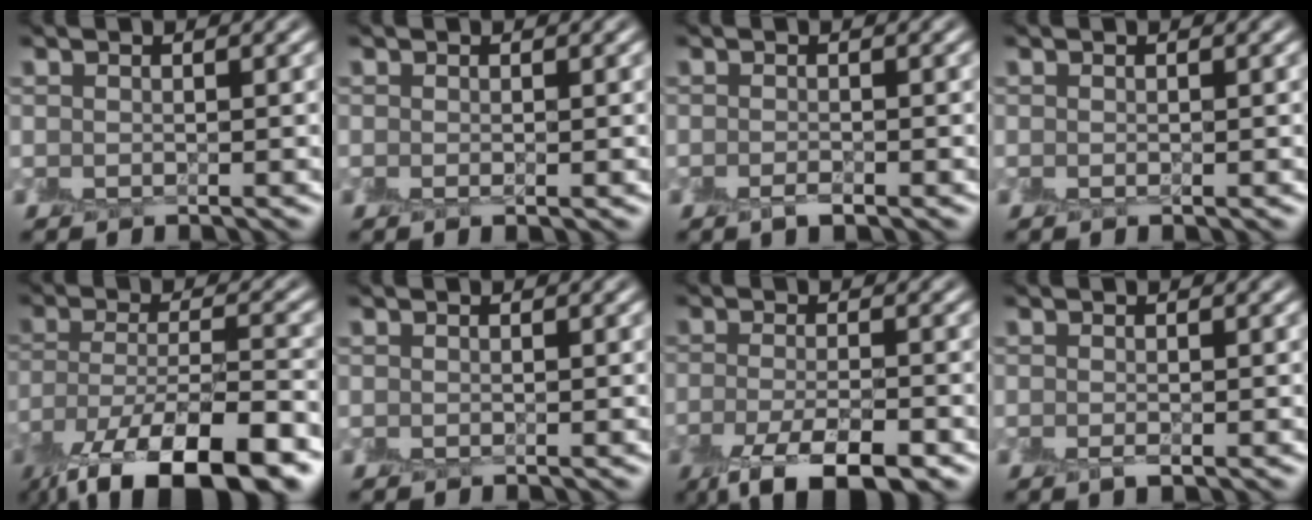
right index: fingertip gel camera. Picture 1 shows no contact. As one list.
[{"total": 0.5, "force": [-0.1, 0.0, 0.5], "torque": [-0.006, -0.004, -0.002]}, {"total": 1.0, "force": [-0.8, 0.2, 0.6], "torque": [-0.012, -0.005, -0.015]}, {"total": 0.0}, {"total": 13.1, "force": [-8.7, 4.0, 8.9], "torque": [-0.177, -0.021, -0.150]}, {"total": 0.0}, {"total": 6.4, "force": [-4.0, 1.9, 4.6], "torque": [-0.083, -0.015, -0.070]}, {"total": 0.9, "force": [-0.5, 0.2, 0.7], "torque": [-0.014, -0.007, -0.008]}]